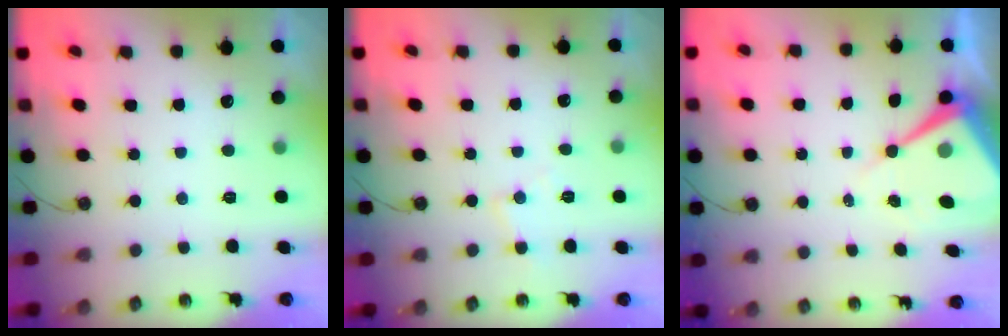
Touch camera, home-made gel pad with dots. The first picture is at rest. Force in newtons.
{"total": 5.8, "press": 5.8, "slide": 0.4}
{"total": 9.6, "press": 9.6, "slide": 0.8}